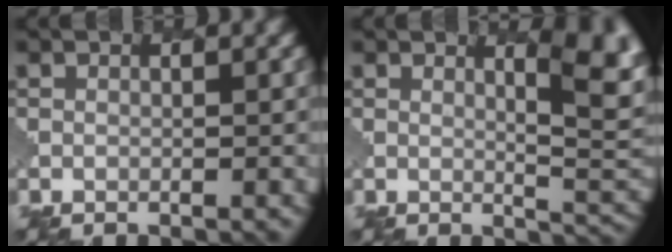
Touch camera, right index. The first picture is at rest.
{"total": 5.6, "force": [2.2, 1.8, 4.9], "torque": [-0.043, -0.002, 0.027]}